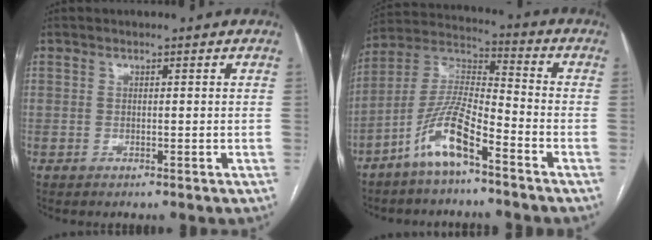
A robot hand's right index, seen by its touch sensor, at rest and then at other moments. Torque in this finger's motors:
{"motor_torque": [1.05, -0.53, 0.60, 0.15]}